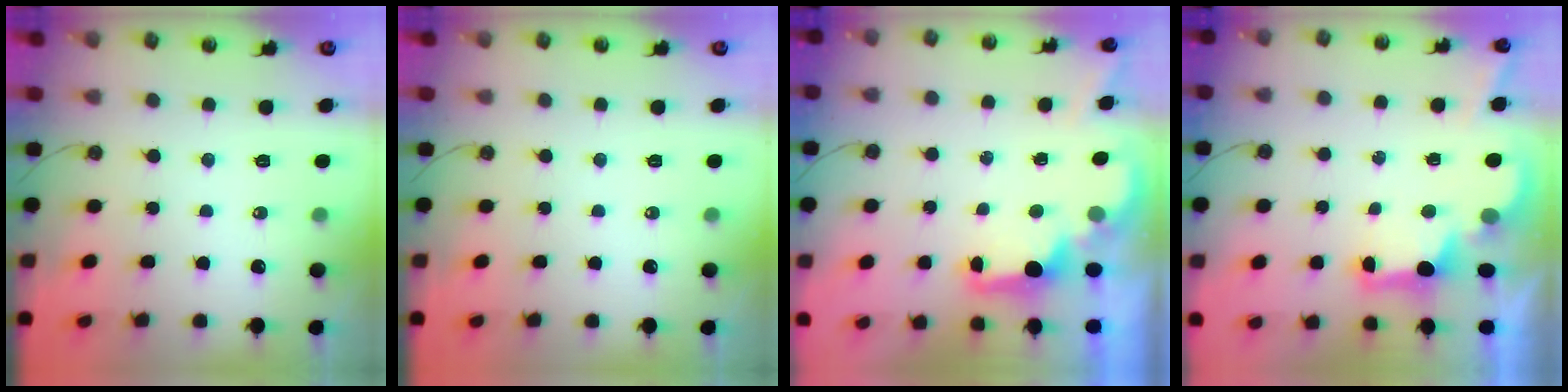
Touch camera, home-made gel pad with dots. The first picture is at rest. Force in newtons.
{"total": 0.7, "press": 0.0, "slide": 0.7}
{"total": 3.4, "press": 3.3, "slide": 0.5}
{"total": 2.6, "press": 2.5, "slide": 0.9}